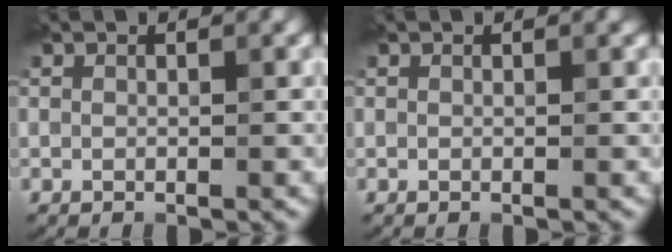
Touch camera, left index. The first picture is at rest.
{"total": 0.0}